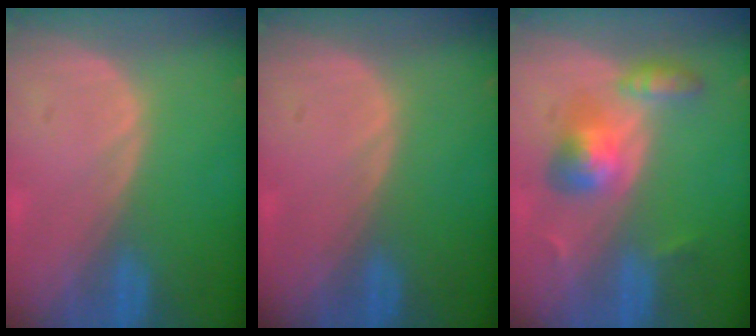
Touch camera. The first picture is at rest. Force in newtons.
{"total": 0.0}
{"total": 5.7, "press": 5.5, "slide": 1.5}